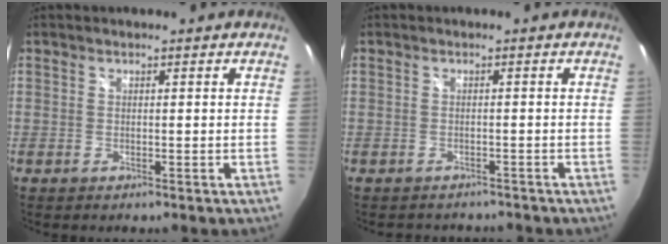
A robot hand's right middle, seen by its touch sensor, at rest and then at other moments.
{"total": 3.6, "force": [-3.2, 1.4, 0.7], "torque": [-0.013, -0.009, -0.044]}